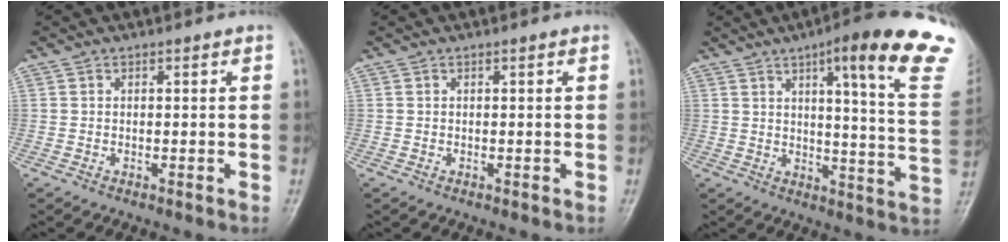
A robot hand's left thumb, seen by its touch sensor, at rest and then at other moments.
{"total": 0.0}
{"total": 21.9, "force": [12.3, 3.2, 17.8], "torque": [-0.214, -0.047, 0.148]}